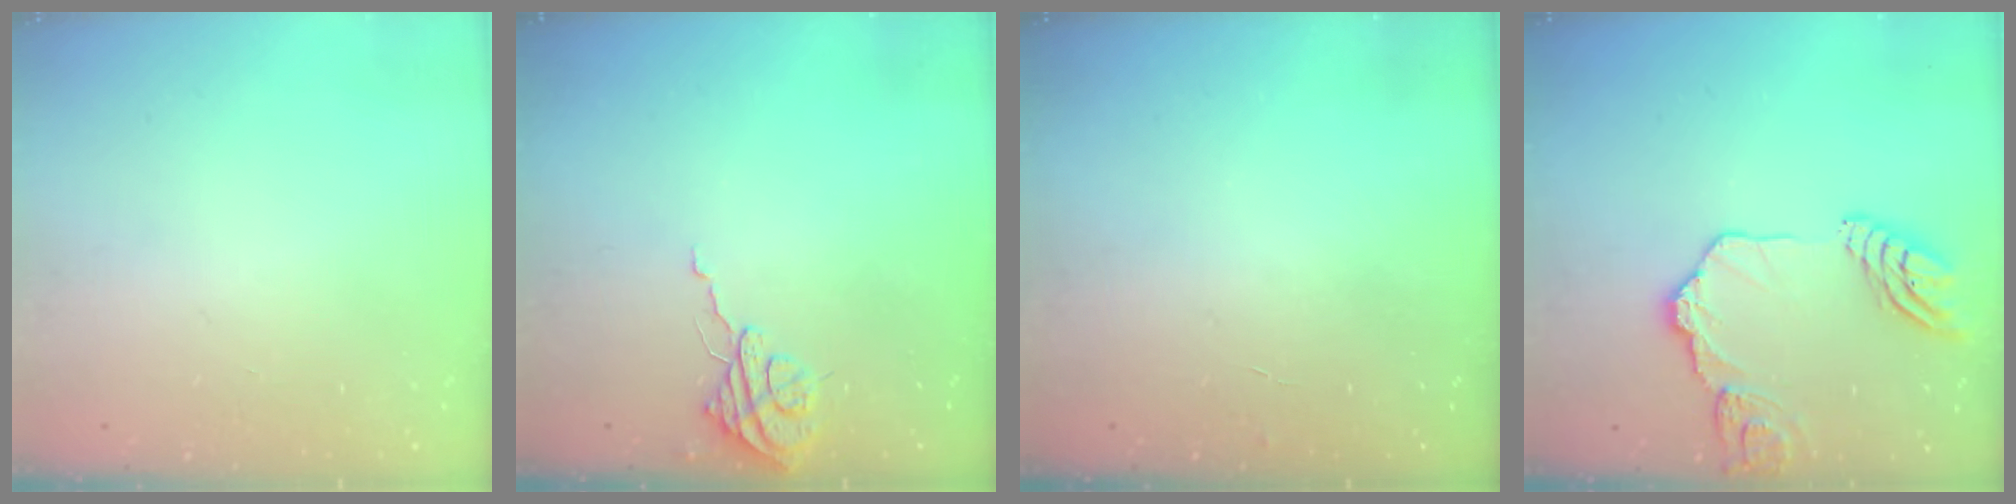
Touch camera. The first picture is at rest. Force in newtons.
{"total": 6.9, "press": 6.9, "slide": 0.6}
{"total": 2.5, "press": 2.5, "slide": 0.2}
{"total": 14.0, "press": 13.9, "slide": 1.6}